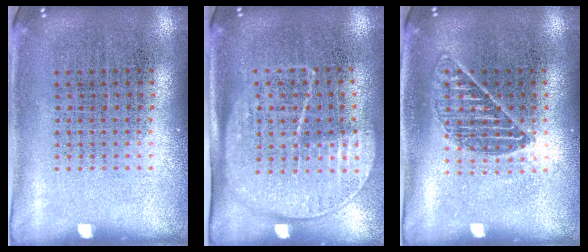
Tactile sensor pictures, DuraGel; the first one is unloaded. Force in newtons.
{"total": 1.7, "press": 1.4, "slide": 1.0}
{"total": 1.0, "press": 0.9, "slide": 0.4}